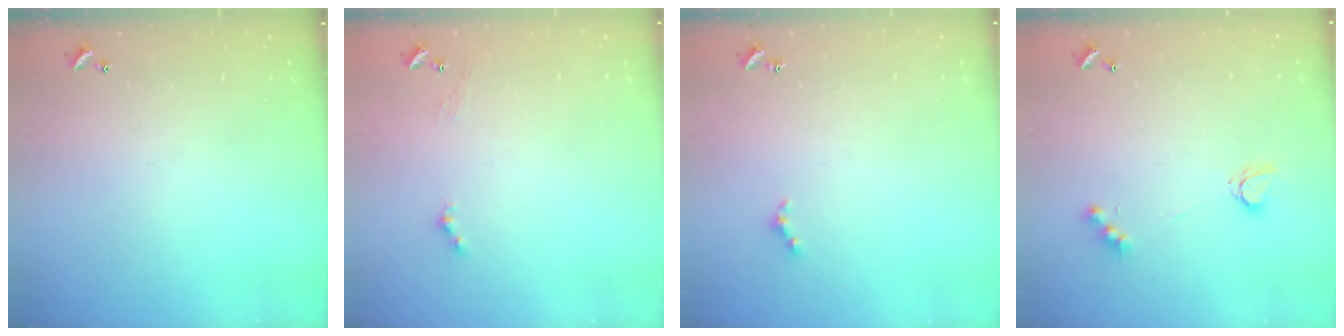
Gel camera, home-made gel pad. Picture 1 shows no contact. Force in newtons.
{"total": 1.0, "press": 0.9, "slide": 0.2}
{"total": 0.7, "press": 0.6, "slide": 0.4}
{"total": 2.6, "press": 2.5, "slide": 0.5}